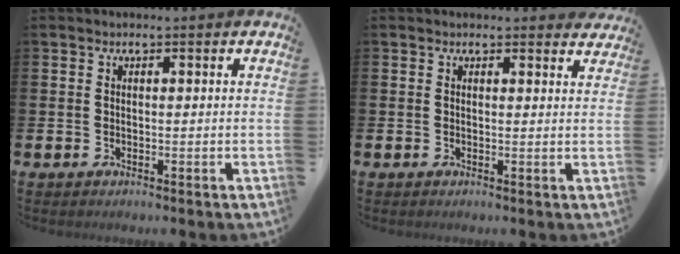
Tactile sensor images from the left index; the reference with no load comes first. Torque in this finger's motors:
{"motor_torque": [0.76, -1.40, 0.21, 0.13]}